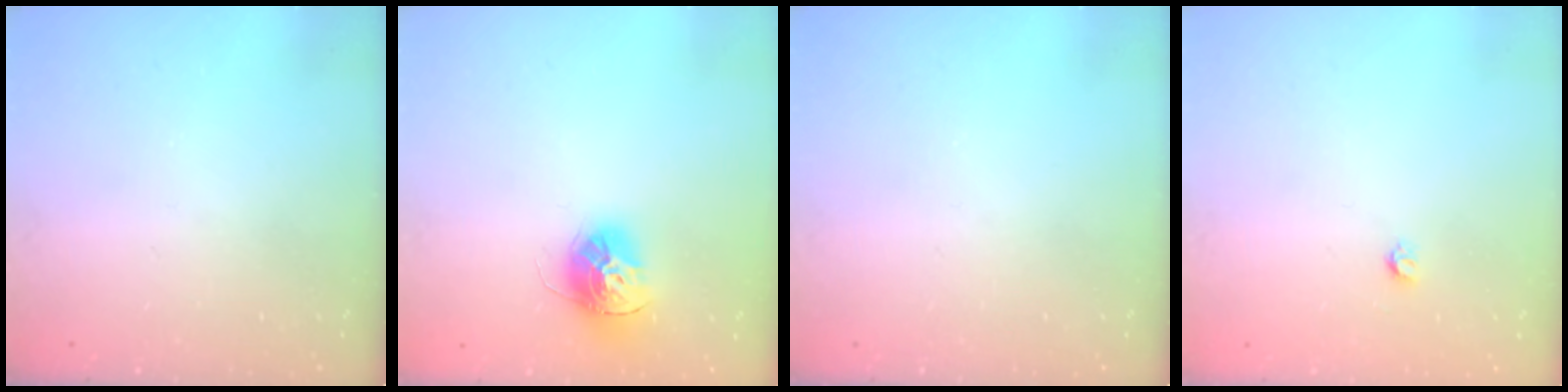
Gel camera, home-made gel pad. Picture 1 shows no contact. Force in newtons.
{"total": 13.5, "press": 13.5, "slide": 1.0}
{"total": 0.0}
{"total": 3.2, "press": 3.2, "slide": 0.3}